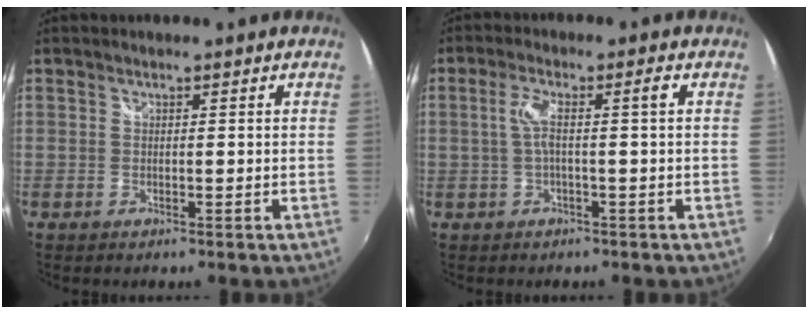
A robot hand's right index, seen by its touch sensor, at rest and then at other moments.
{"total": 3.9, "force": [-0.6, -0.5, 3.8], "torque": [-0.077, 0.003, -0.005]}